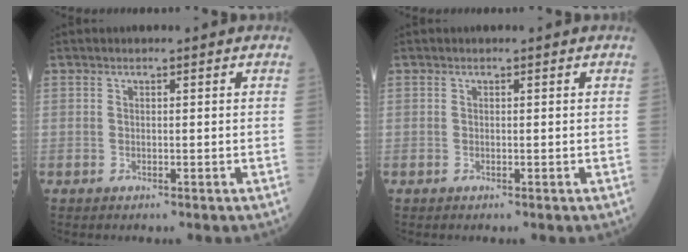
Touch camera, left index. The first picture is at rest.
{"total": 0.0}